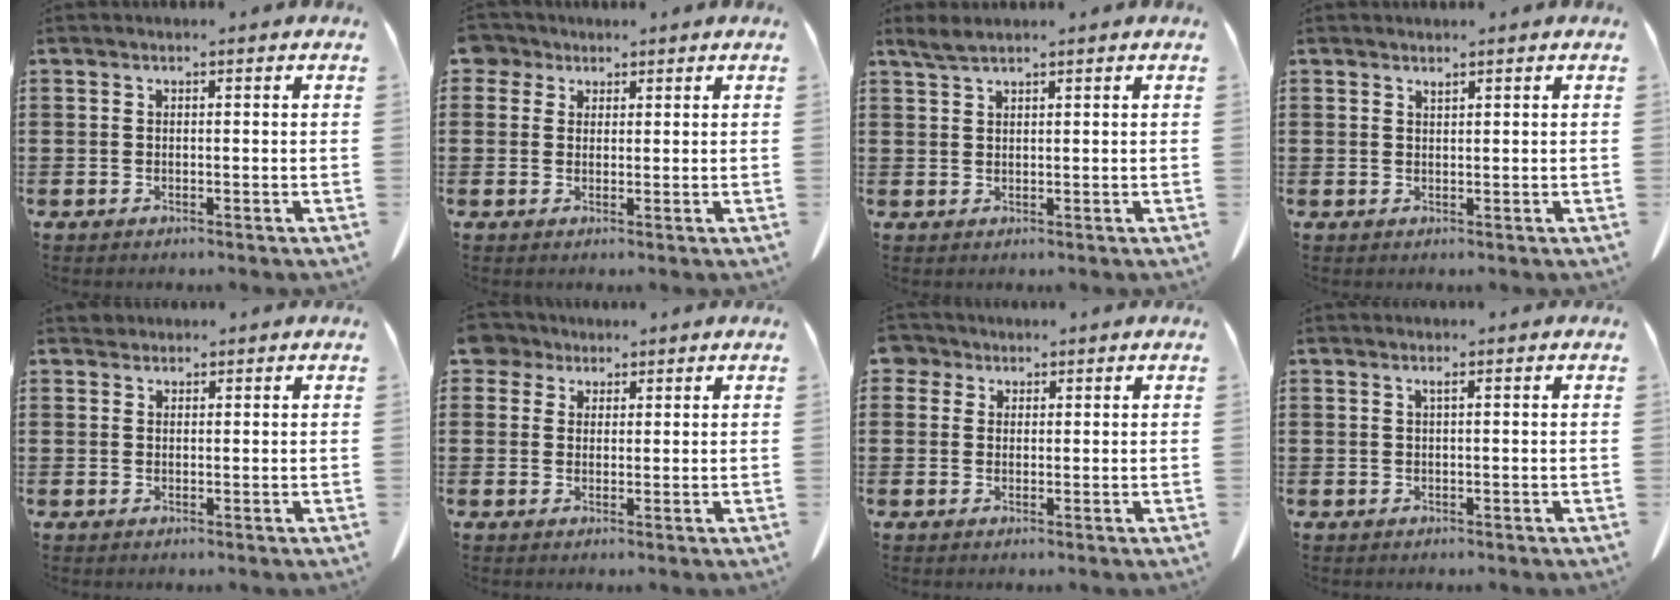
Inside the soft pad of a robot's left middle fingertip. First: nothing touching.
{"total": 2.9, "force": [2.0, 1.9, 0.8], "torque": [-0.017, 0.006, 0.035]}
{"total": 2.0, "force": [1.6, 0.2, 1.1], "torque": [-0.025, 0.001, 0.030]}
{"total": 0.8, "force": [0.8, 0.0, 0.3], "torque": [-0.007, -0.002, 0.016]}
{"total": 1.1, "force": [1.0, 0.5, -0.1], "torque": [-0.002, 0.002, 0.019]}
{"total": 3.5, "force": [2.6, 2.3, 0.9], "torque": [-0.023, 0.009, 0.048]}
{"total": 2.5, "force": [1.7, 1.7, 0.6], "torque": [-0.013, 0.006, 0.029]}
{"total": 0.7, "force": [0.3, -0.1, 0.6], "torque": [-0.011, -0.002, 0.006]}